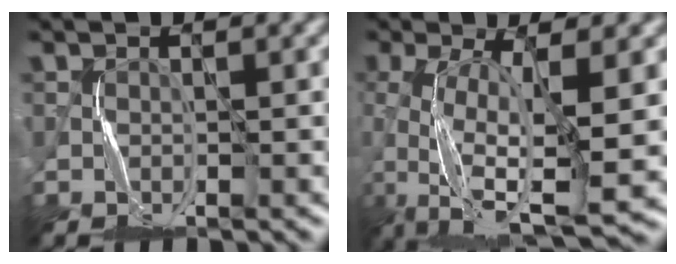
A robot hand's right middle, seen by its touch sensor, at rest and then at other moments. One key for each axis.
{"total": 10.0, "fx": -3.3, "fy": 2.6, "fz": 9.1, "tx": -0.168, "ty": -0.010, "tz": -0.057}